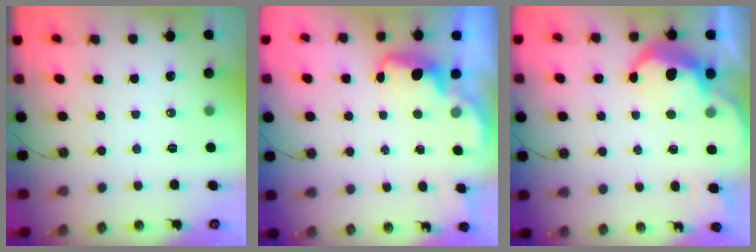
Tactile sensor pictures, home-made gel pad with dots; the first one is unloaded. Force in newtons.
{"total": 2.3, "press": 2.3, "slide": 0.5}
{"total": 7.3, "press": 7.3, "slide": 0.4}